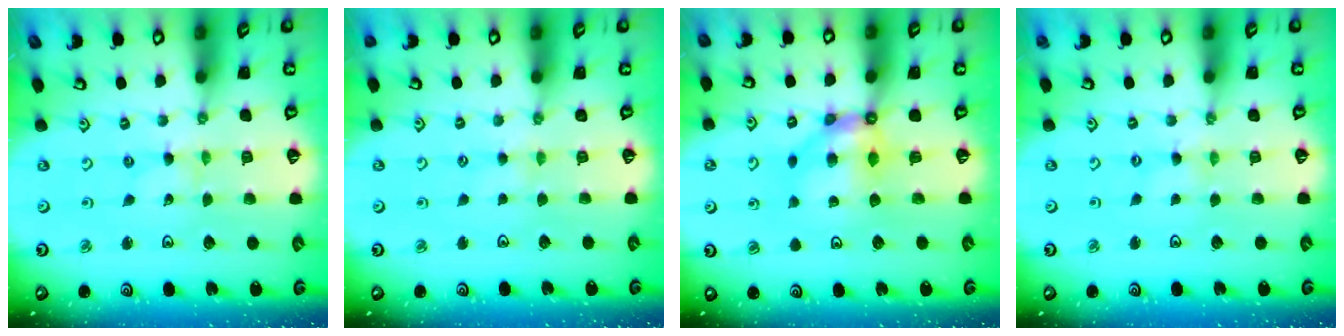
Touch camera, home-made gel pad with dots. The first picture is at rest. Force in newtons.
{"total": 2.5, "press": 2.5, "slide": 0.4}
{"total": 7.0, "press": 7.0, "slide": 0.6}
{"total": 0.0}